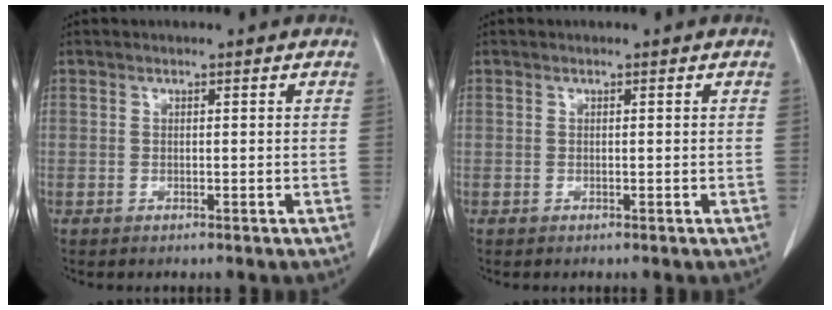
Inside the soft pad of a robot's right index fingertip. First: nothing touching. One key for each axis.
{"total": 0.0}